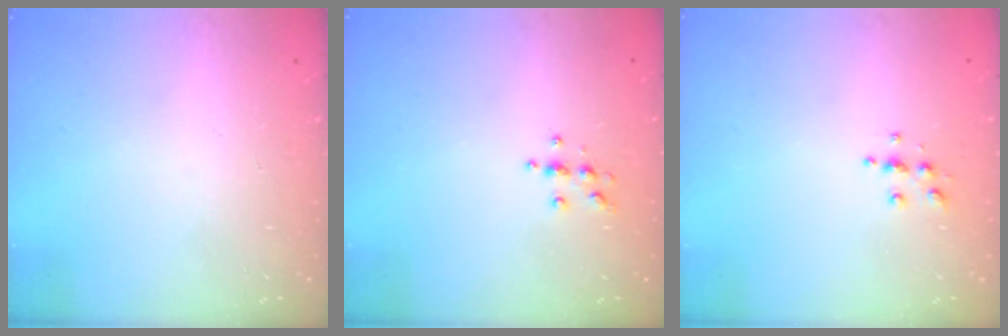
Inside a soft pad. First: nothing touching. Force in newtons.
{"total": 4.5, "press": 4.4, "slide": 0.6}
{"total": 4.9, "press": 4.9, "slide": 0.5}